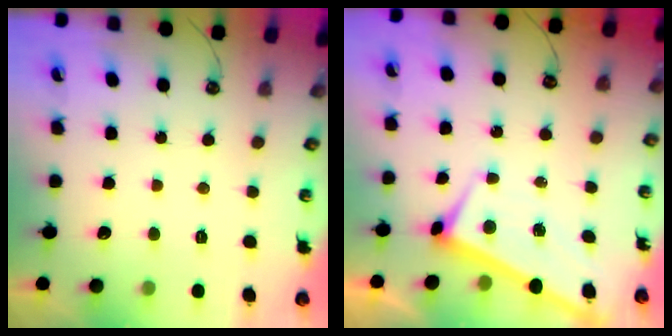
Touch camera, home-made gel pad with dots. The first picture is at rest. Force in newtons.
{"total": 1.0, "press": 1.0, "slide": 0.1}